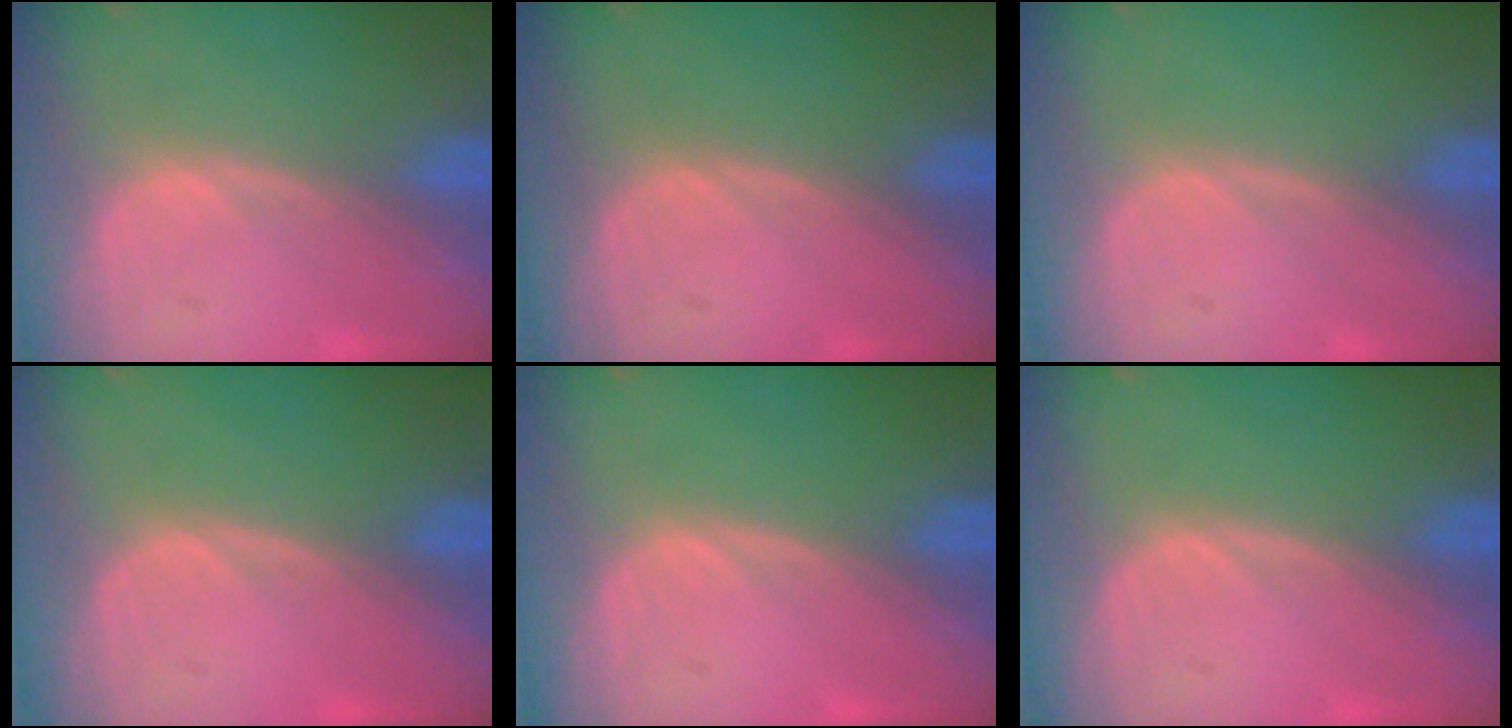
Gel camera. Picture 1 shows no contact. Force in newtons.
{"total": 0.0}
{"total": 0.0}
{"total": 0.0}
{"total": 0.0}
{"total": 0.0}